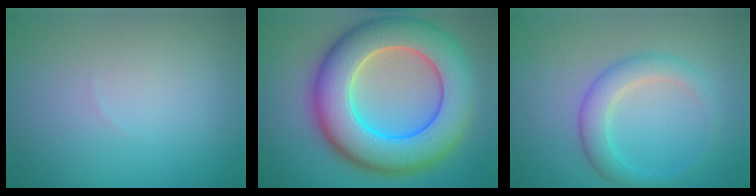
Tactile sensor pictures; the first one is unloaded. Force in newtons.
{"total": 12.3, "press": 12.3, "slide": 0.5}
{"total": 3.2, "press": 3.2, "slide": 0.1}